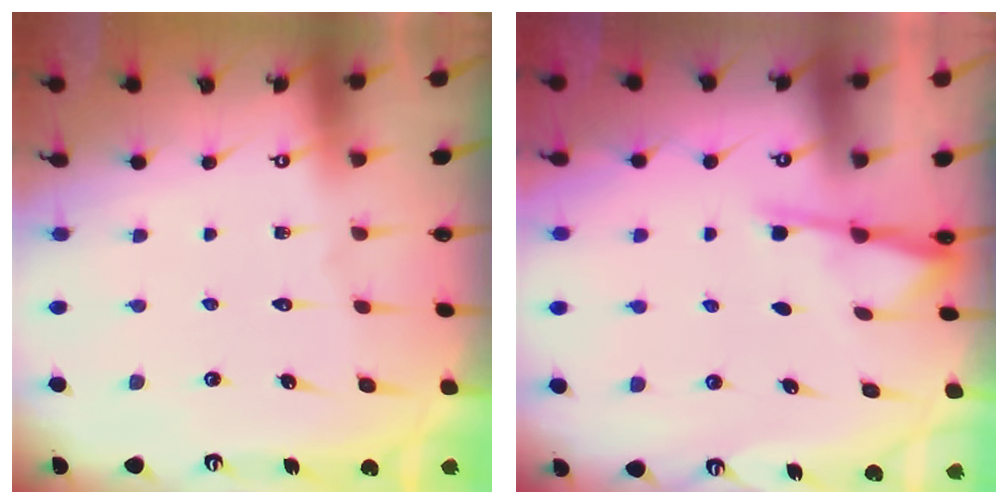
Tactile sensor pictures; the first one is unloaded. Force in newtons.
{"total": 2.8, "press": 2.7, "slide": 0.5}